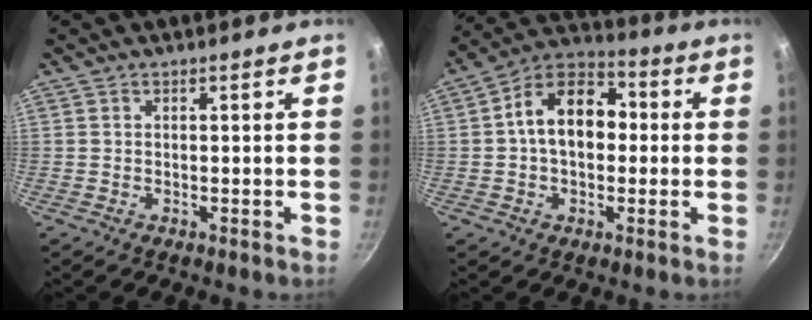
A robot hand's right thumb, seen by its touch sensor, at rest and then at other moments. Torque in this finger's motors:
{"motor_torque": [0.47, 2.81, 0.77, -0.57, 0.10]}